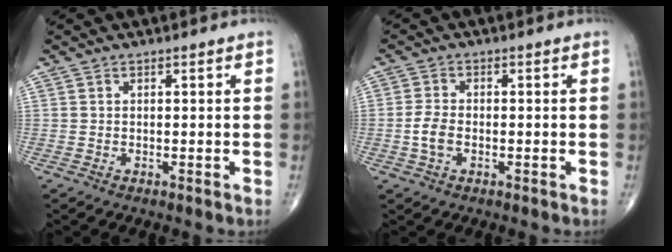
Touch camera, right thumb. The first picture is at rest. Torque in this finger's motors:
{"motor_torque": [-0.04, -0.23, 0.64, 0.17, 0.16]}